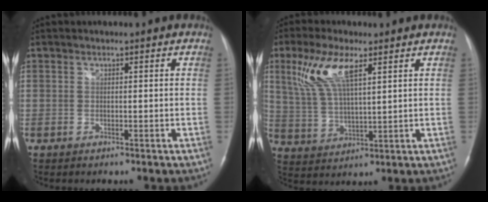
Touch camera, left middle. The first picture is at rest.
{"total": 9.5, "force": [4.6, 2.5, 8.0], "torque": [-0.181, 0.010, 0.097]}